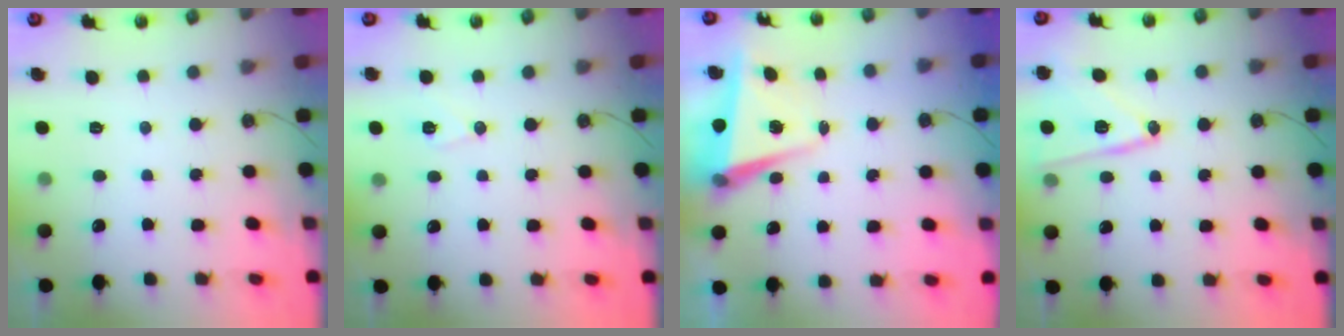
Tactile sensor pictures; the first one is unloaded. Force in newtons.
{"total": 7.2, "press": 6.7, "slide": 2.5}
{"total": 5.0, "press": 4.7, "slide": 1.8}
{"total": 14.3, "press": 14.0, "slide": 2.9}